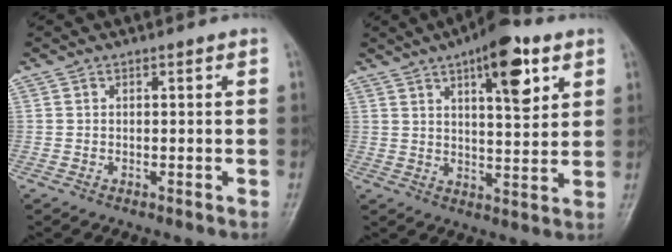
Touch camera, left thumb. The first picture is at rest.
{"total": 12.1, "force": [6.0, 4.2, 9.6], "torque": [-0.119, -0.026, 0.085]}